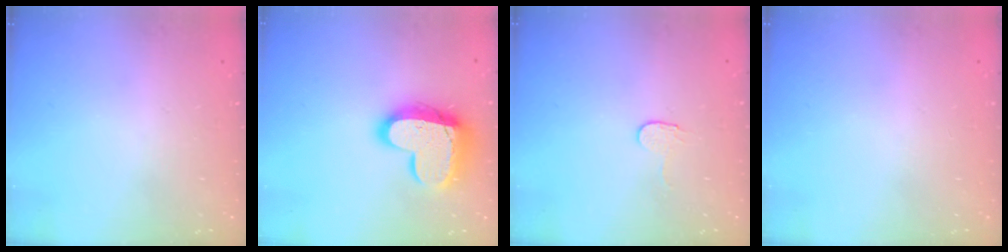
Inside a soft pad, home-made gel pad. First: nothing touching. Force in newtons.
{"total": 17.3, "press": 17.2, "slide": 1.4}
{"total": 2.9, "press": 2.9, "slide": 0.3}
{"total": 0.0}